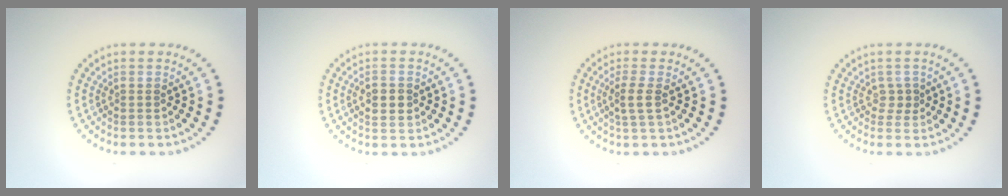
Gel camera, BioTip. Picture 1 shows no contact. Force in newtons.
{"total": 2.6, "press": 2.6, "slide": 0.2}
{"total": 1.8, "press": 1.6, "slide": 0.7}
{"total": 1.0, "press": 0.8, "slide": 0.5}